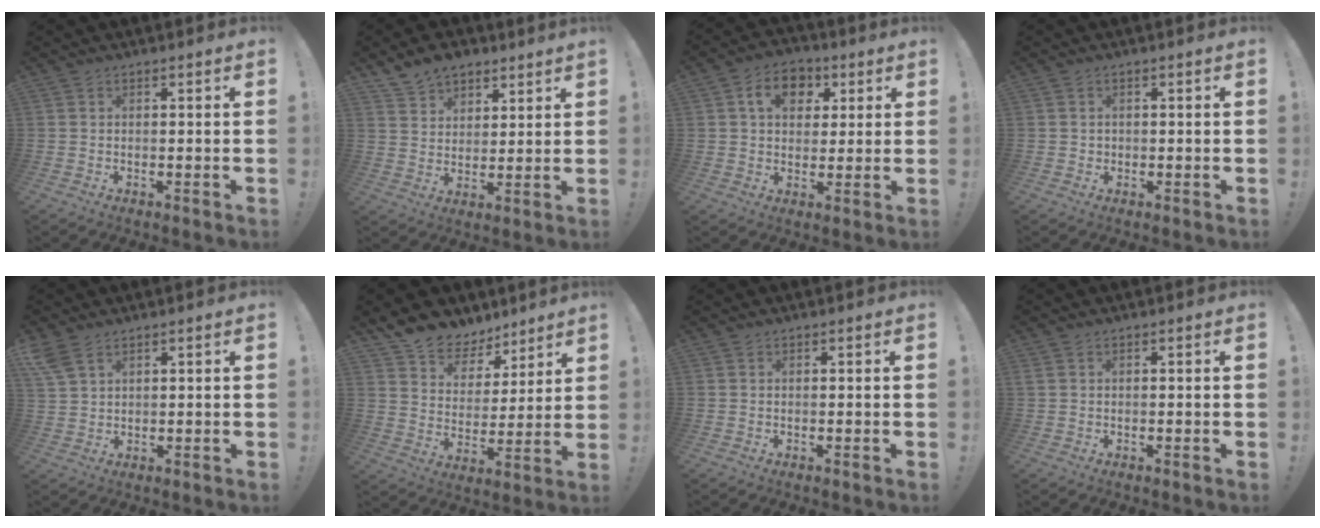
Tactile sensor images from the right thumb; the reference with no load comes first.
{"total": 8.6, "force": [6.7, 5.2, 1.8], "torque": [-0.035, -0.042, 0.130]}
{"total": 10.0, "force": [3.5, 7.6, 5.5], "torque": [-0.077, -0.001, 0.065]}
{"total": 1.2, "force": [0.2, 1.2, 0.1], "torque": [-0.003, 0.005, 0.002]}
{"total": 5.5, "force": [3.7, 2.7, 3.0], "torque": [-0.056, -0.014, 0.074]}
{"total": 9.6, "force": [7.7, 5.6, 1.1], "torque": [-0.027, -0.068, 0.149]}
{"total": 0.0}
{"total": 0.7, "force": [0.3, 0.5, 0.3], "torque": [-0.012, 0.004, 0.006]}